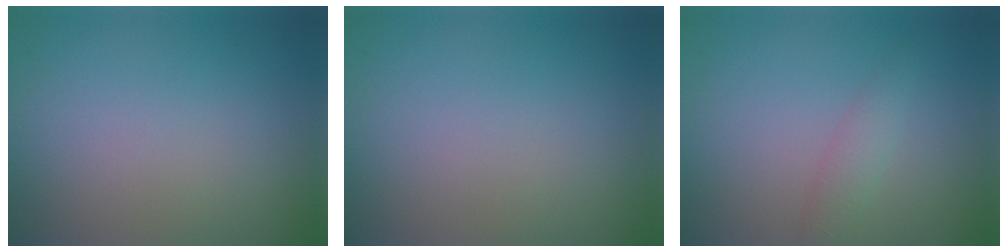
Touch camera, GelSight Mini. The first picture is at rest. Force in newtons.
{"total": 0.0}
{"total": 1.7, "press": 1.7, "slide": 0.1}